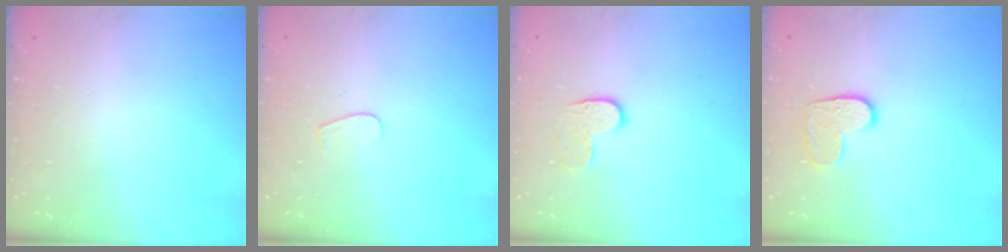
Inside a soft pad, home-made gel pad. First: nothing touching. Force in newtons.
{"total": 3.3, "press": 3.3, "slide": 0.2}
{"total": 6.7, "press": 6.7, "slide": 0.5}
{"total": 8.4, "press": 8.4, "slide": 0.4}